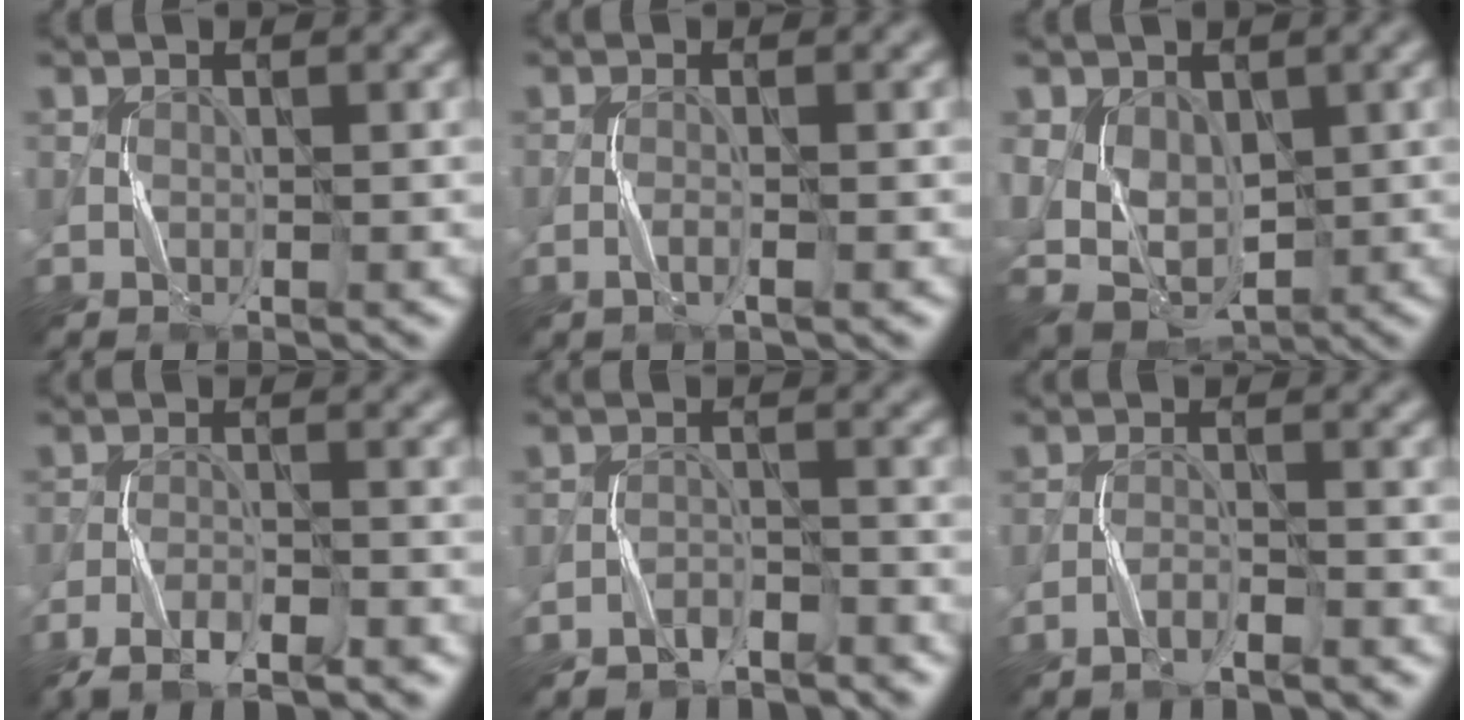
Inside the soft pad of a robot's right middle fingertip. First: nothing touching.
{"total": 1.0, "force": [-0.5, -0.2, 0.9], "torque": [-0.021, 0.002, -0.009]}
{"total": 5.6, "force": [1.2, 4.4, 3.2], "torque": [-0.072, -0.010, 0.034]}
{"total": 5.7, "force": [-4.4, 1.8, 3.1], "torque": [-0.055, -0.008, -0.073]}
{"total": 2.5, "force": [-2.4, 0.7, 0.3], "torque": [-0.006, 0.004, -0.046]}
{"total": 1.9, "force": [-1.7, 0.0, 0.9], "torque": [-0.019, 0.007, -0.030]}